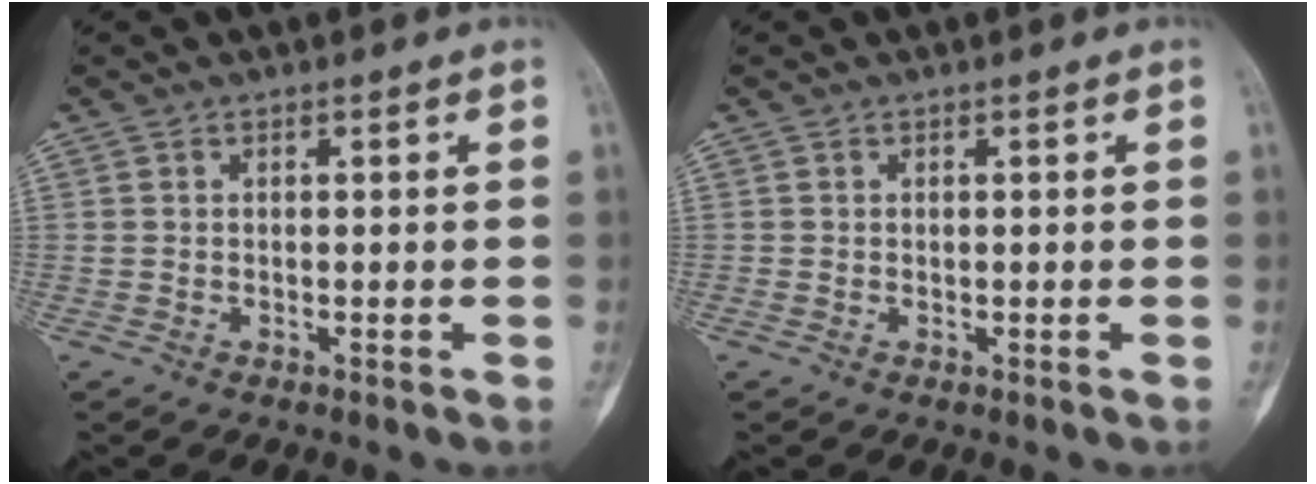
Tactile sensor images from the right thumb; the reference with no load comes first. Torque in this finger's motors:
{"motor_torque": [0.03, 0.17, 0.17, -0.03, 0.03]}